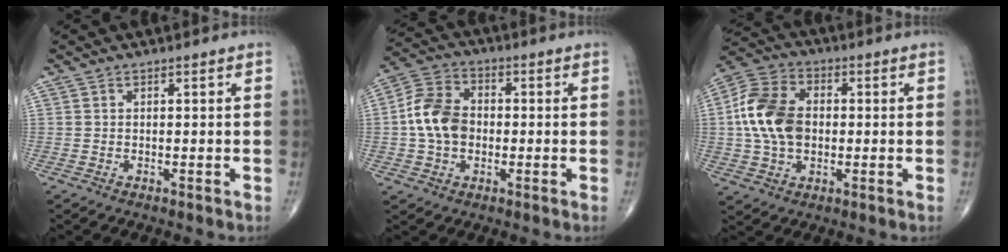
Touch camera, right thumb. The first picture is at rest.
{"total": 10.1, "force": [-0.6, 7.3, 6.9], "torque": [-0.121, 0.026, -0.021]}
{"total": 13.6, "force": [0.4, 9.3, 9.9], "torque": [-0.185, 0.019, 0.002]}